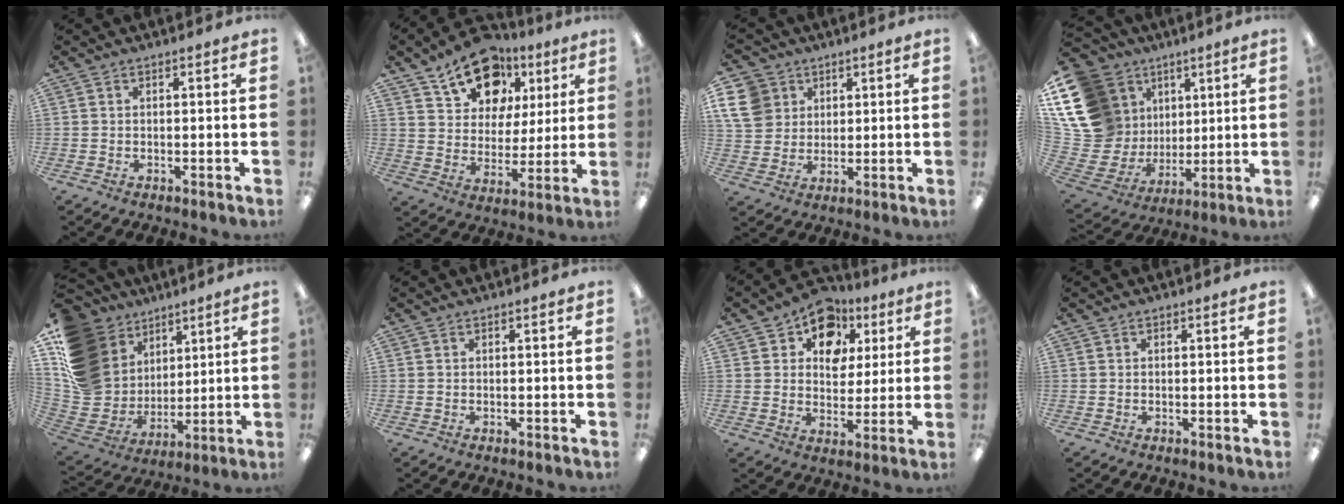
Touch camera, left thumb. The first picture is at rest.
{"total": 16.6, "force": [10.4, 11.0, 7.0], "torque": [-0.110, -0.052, 0.190]}
{"total": 9.5, "force": [4.0, 8.0, 3.2], "torque": [-0.068, -0.005, 0.081]}
{"total": 21.6, "force": [8.1, 17.3, 10.1], "torque": [-0.228, -0.052, 0.182]}
{"total": 21.4, "force": [8.3, 17.2, 9.7], "torque": [-0.202, -0.054, 0.181]}
{"total": 0.0}
{"total": 11.8, "force": [6.9, 8.6, 4.1], "torque": [-0.067, -0.044, 0.128]}
{"total": 0.0}